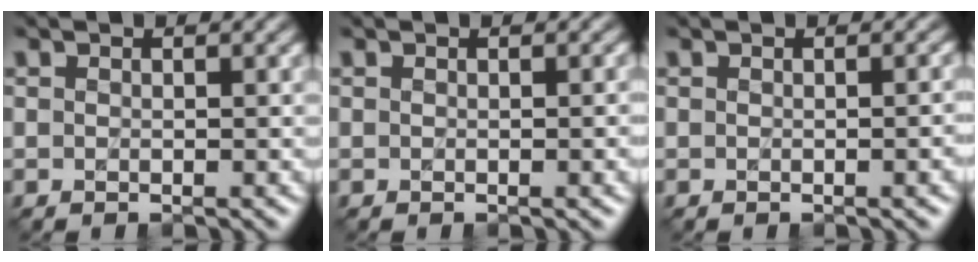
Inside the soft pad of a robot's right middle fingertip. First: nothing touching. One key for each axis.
{"total": 2.1, "fx": -0.1, "fy": 0.8, "fz": 1.9, "tx": -0.010, "ty": 0.004, "tz": 0.005}
{"total": 2.9, "fx": -0.3, "fy": 1.2, "fz": 2.6, "tx": -0.011, "ty": 0.005, "tz": 0.002}